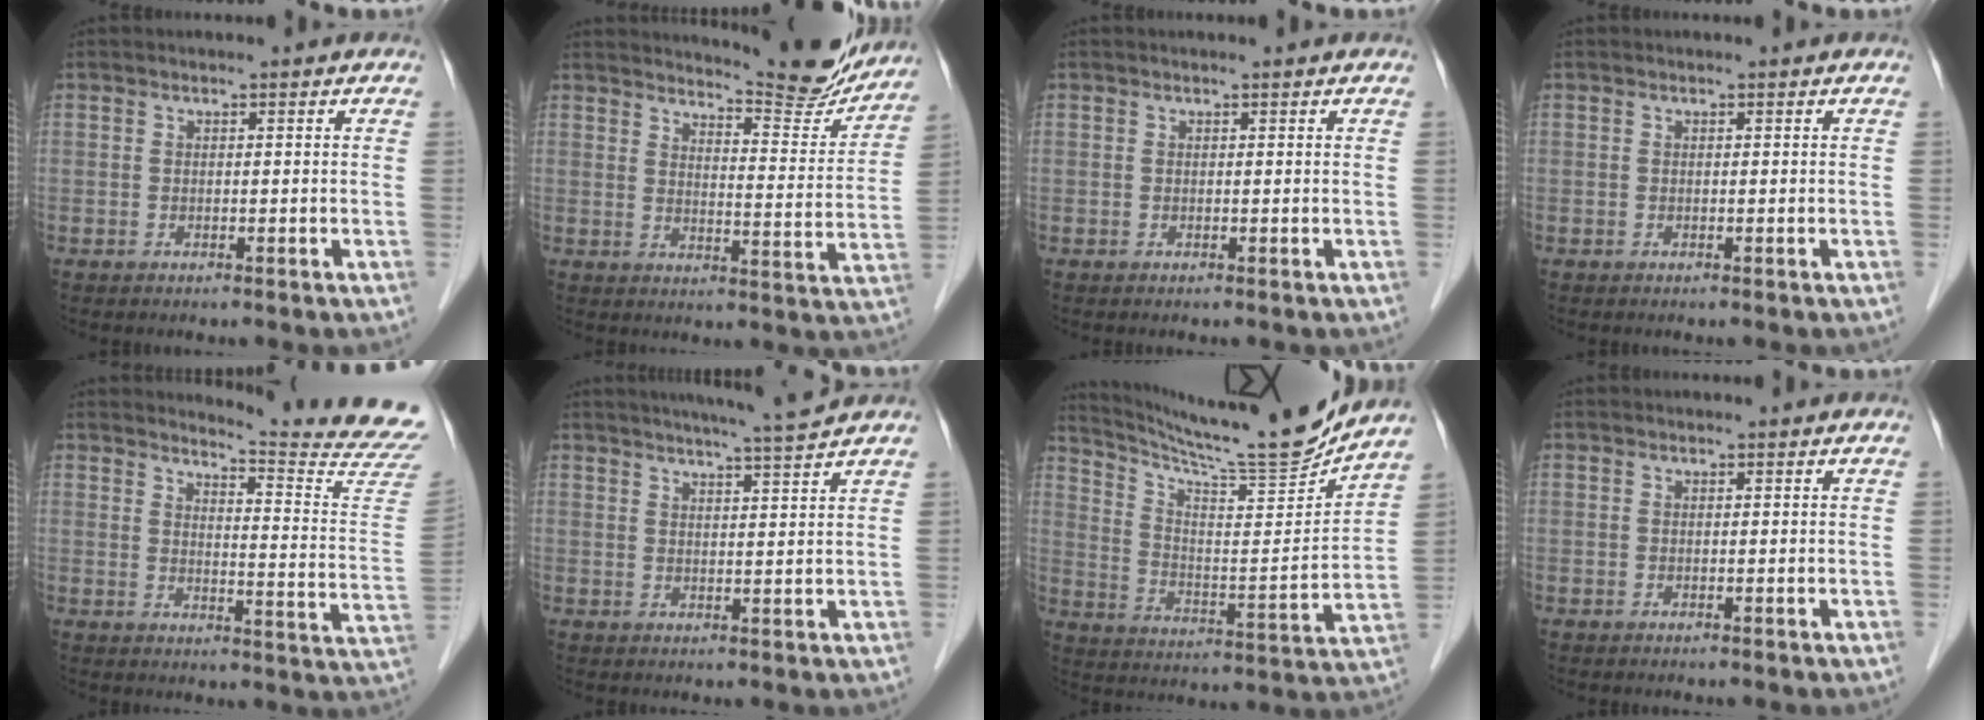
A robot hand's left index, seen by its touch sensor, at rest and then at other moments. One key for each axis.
{"total": 13.3, "fx": 12.9, "fy": 0.7, "fz": 3.1, "tx": -0.042, "ty": -0.051, "tz": 0.157}
{"total": 0.7, "fx": 0.7, "fy": -0.1, "fz": 0.3, "tx": -0.009, "ty": 0.002, "tz": 0.010}
{"total": 0.0}
{"total": 15.8, "fx": 15.6, "fy": -2.2, "fz": 1.9, "tx": -0.026, "ty": -0.154, "tz": 0.162}
{"total": 7.0, "fx": 6.2, "fy": -1.4, "fz": 2.8, "tx": -0.047, "ty": -0.002, "tz": 0.086}
{"total": 17.3, "fx": 16.4, "fy": -1.5, "fz": 5.4, "tx": -0.105, "ty": -0.050, "tz": 0.257}
{"total": 0.0}